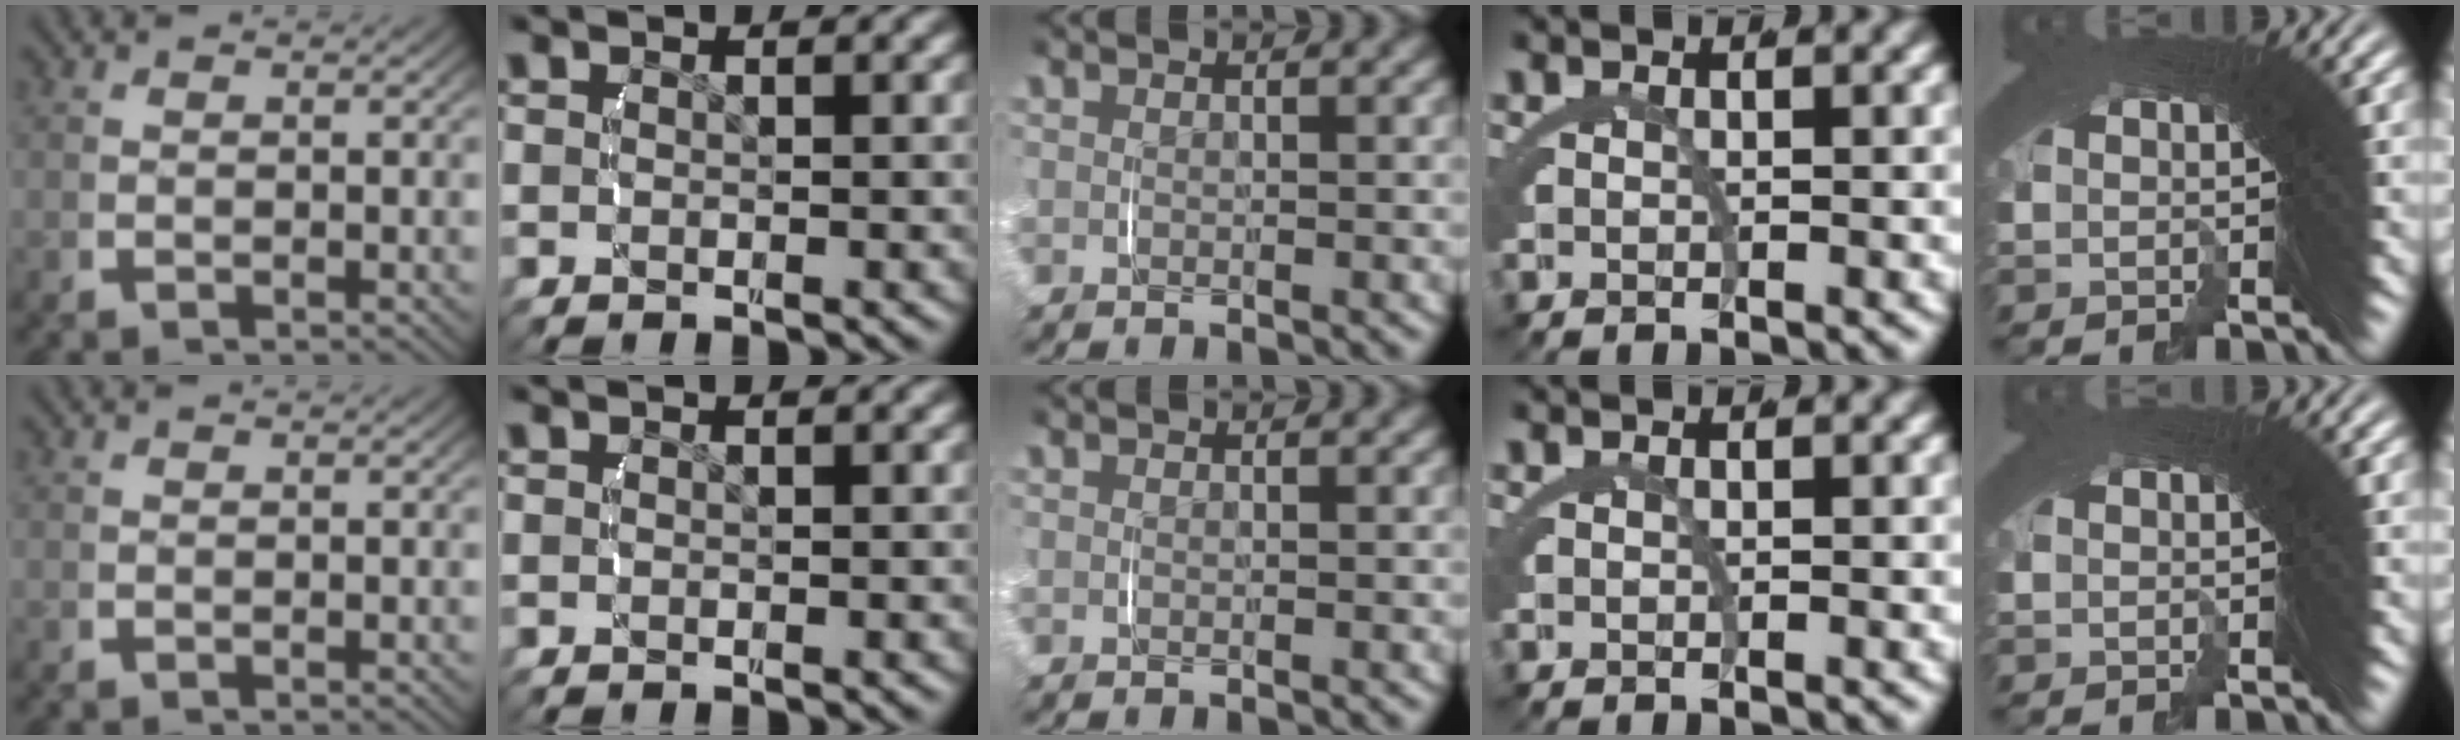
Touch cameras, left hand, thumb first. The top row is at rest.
{}